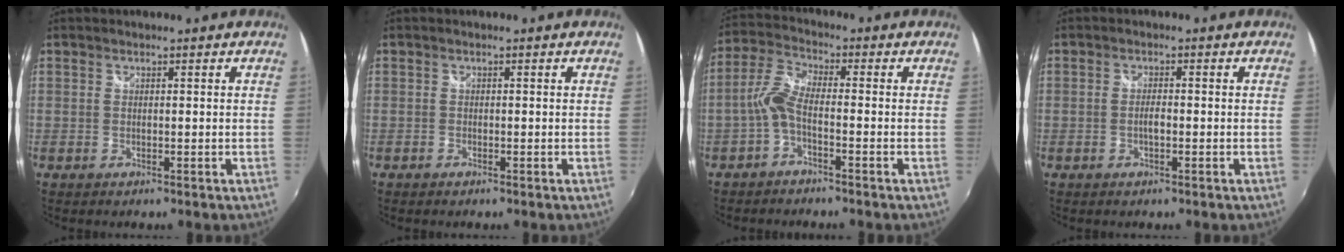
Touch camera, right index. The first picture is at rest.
{"total": 0.7, "force": [-0.5, 0.3, 0.1], "torque": [-0.003, 0.000, -0.011]}
{"total": 5.1, "force": [-2.0, 1.5, 4.4], "torque": [-0.108, 0.017, -0.043]}
{"total": 1.6, "force": [-0.6, 0.4, 1.5], "torque": [-0.030, 0.004, -0.009]}